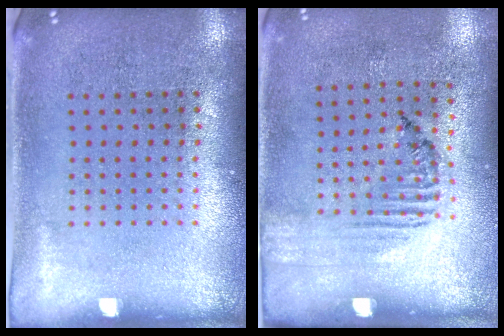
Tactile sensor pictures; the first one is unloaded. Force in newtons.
{"total": 1.5, "press": 0.9, "slide": 1.2}